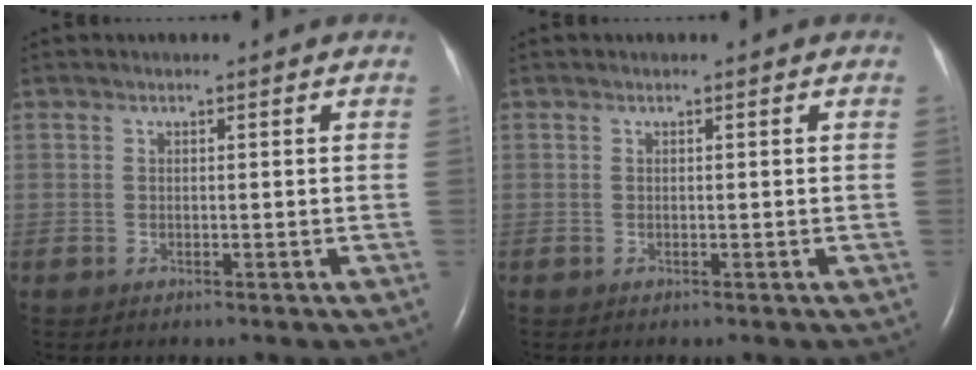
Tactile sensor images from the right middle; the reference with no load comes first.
{"total": 0.0}